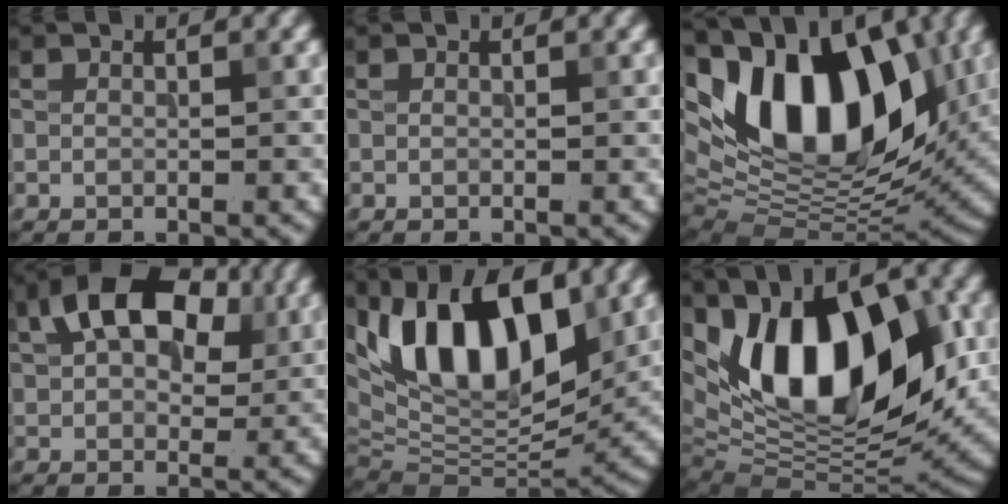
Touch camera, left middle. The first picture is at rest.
{"total": 0.0}
{"total": 17.3, "force": [5.1, 9.9, 13.2], "torque": [-0.215, 0.026, 0.075]}
{"total": 10.6, "force": [4.1, 6.6, 7.2], "torque": [-0.131, 0.027, 0.049]}
{"total": 14.2, "force": [6.0, 6.9, 10.9], "torque": [-0.177, 0.020, 0.097]}
{"total": 15.7, "force": [4.0, 8.7, 12.5], "torque": [-0.189, 0.004, 0.059]}